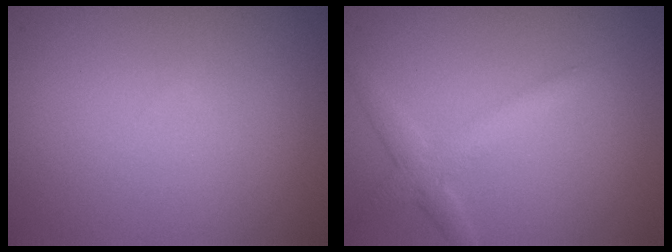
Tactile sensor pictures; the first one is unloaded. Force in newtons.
{"total": 2.5, "press": 2.5, "slide": 0.1}